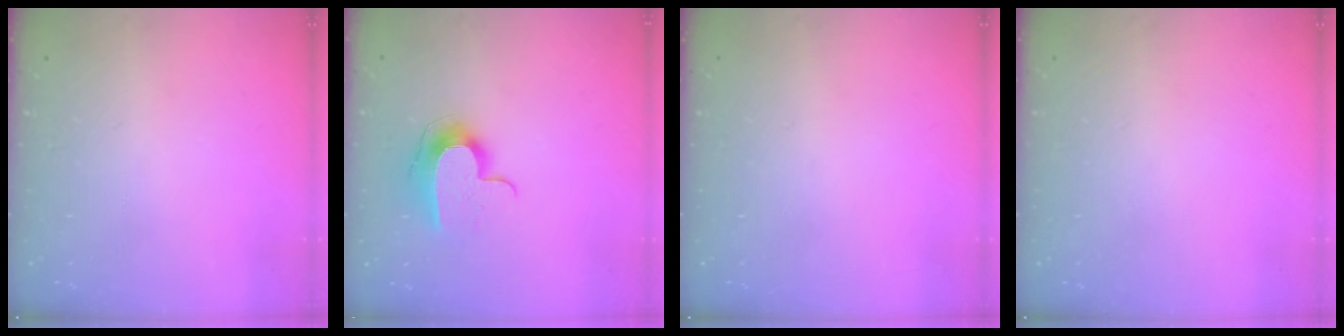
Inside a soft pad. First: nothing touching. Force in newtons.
{"total": 9.7, "press": 9.7, "slide": 0.4}
{"total": 0.0}
{"total": 0.0}